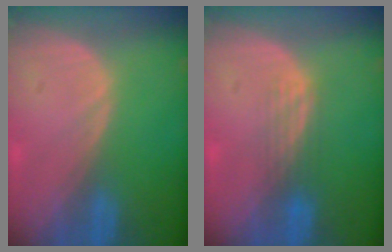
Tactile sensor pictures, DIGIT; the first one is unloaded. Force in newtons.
{"total": 2.8, "press": 2.5, "slide": 1.3}